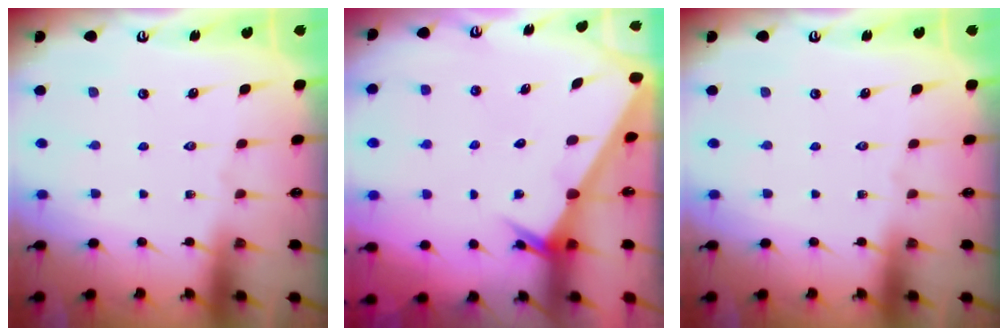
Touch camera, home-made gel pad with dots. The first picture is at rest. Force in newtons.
{"total": 2.5, "press": 2.5, "slide": 0.1}
{"total": 0.0}